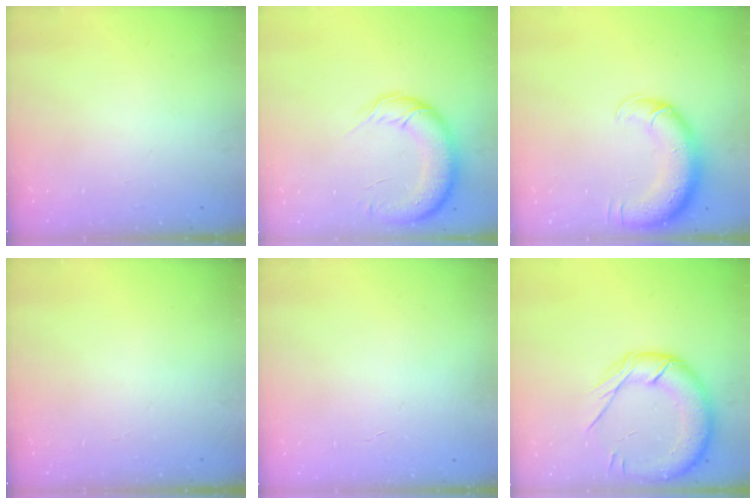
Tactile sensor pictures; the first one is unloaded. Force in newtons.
{"total": 14.9, "press": 14.5, "slide": 3.5}
{"total": 13.9, "press": 13.5, "slide": 3.3}
{"total": 0.0}
{"total": 0.0}
{"total": 19.3, "press": 19.1, "slide": 3.0}